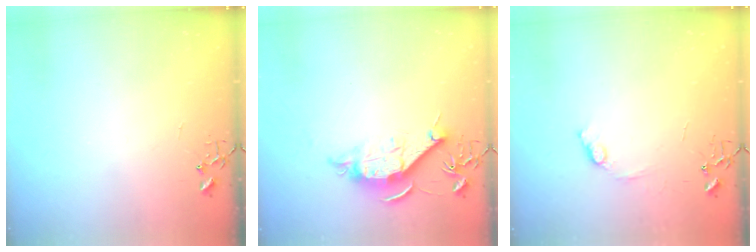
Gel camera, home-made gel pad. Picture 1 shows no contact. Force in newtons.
{"total": 12.0, "press": 12.0, "slide": 0.6}
{"total": 7.2, "press": 7.1, "slide": 0.8}